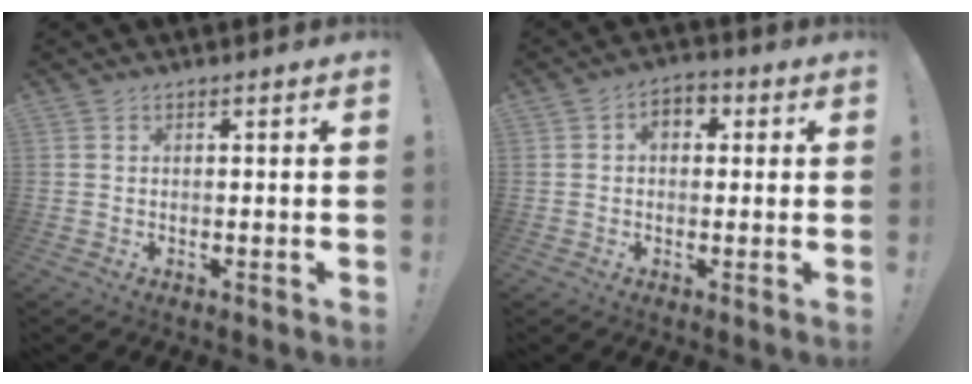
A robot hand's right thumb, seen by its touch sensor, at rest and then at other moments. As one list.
[{"total": 4.7, "force": [0.7, 3.5, 2.9], "torque": [-0.043, 0.006, 0.013]}]